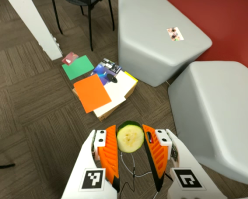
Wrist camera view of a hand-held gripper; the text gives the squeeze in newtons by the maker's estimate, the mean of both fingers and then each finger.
{"total": 9.1, "left": 9.7, "right": 8.6}